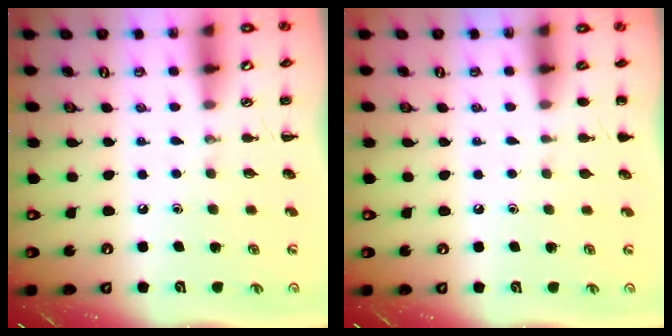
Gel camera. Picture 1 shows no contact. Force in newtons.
{"total": 1.1, "press": 1.0, "slide": 0.2}